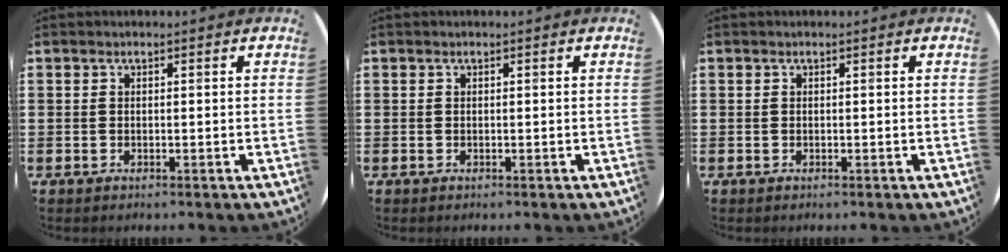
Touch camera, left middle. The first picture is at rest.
{"total": 0.0}
{"total": 0.0}